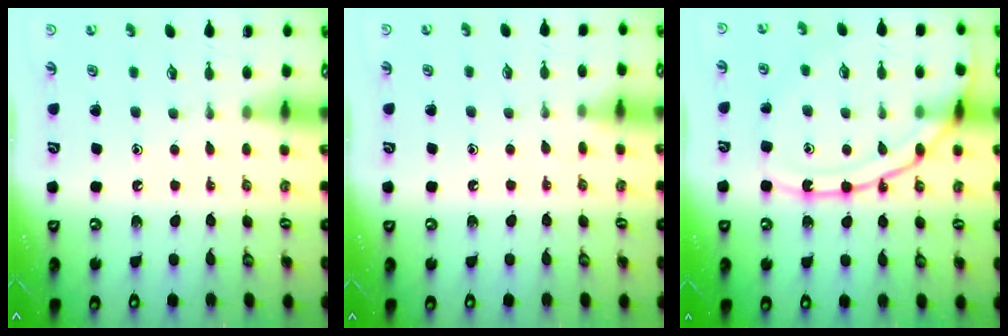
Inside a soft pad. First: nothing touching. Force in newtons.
{"total": 5.1, "press": 5.1, "slide": 0.7}
{"total": 15.7, "press": 15.7, "slide": 1.3}